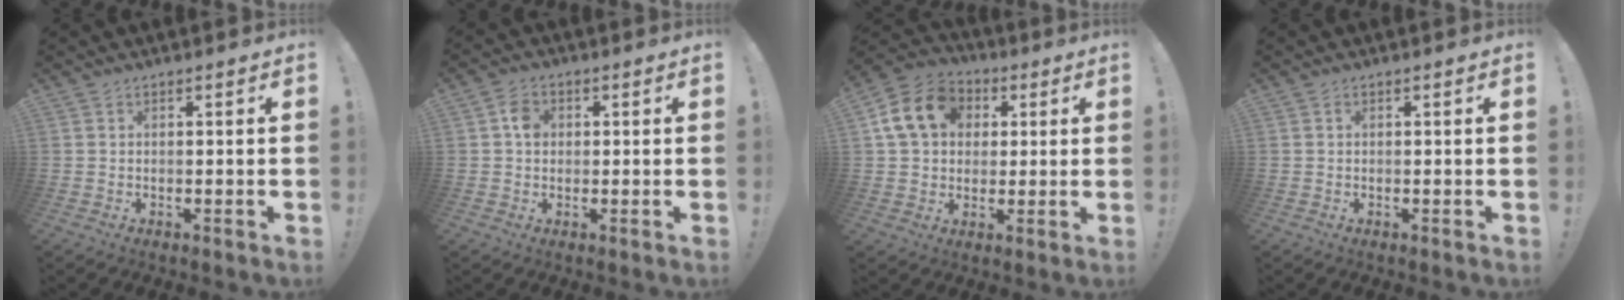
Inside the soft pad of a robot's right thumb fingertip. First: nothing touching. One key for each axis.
{"total": 4.4, "fx": 0.4, "fy": 3.5, "fz": 2.6, "tx": -0.039, "ty": 0.007, "tz": 0.006}
{"total": 15.5, "fx": 4.5, "fy": 12.4, "fz": 8.1, "tx": -0.117, "ty": 0.005, "tz": 0.093}
{"total": 0.0}